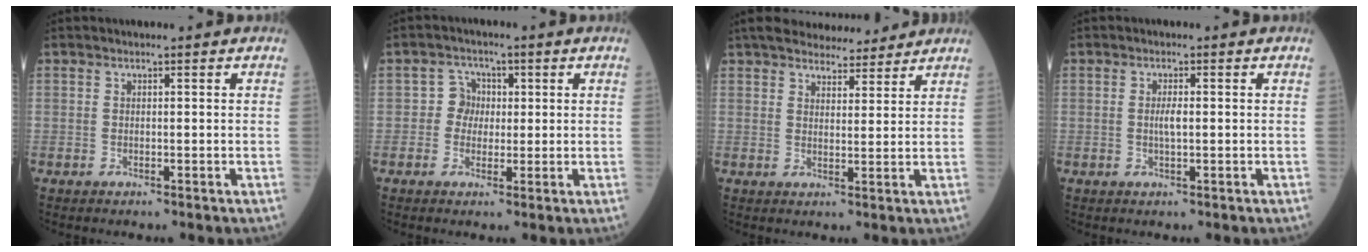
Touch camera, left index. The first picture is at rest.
{"total": 3.4, "force": [0.1, 3.3, 0.9], "torque": [-0.009, 0.007, -0.003]}
{"total": 12.4, "force": [11.2, 3.2, 4.3], "torque": [-0.054, 0.017, 0.160]}
{"total": 1.7, "force": [-0.2, 0.3, 1.7], "torque": [-0.035, -0.003, -0.003]}